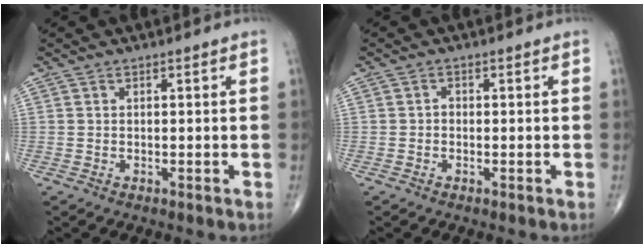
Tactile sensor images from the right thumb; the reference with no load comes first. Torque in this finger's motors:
{"motor_torque": [0.29, 0.18, 0.22, 0.07, 0.00]}